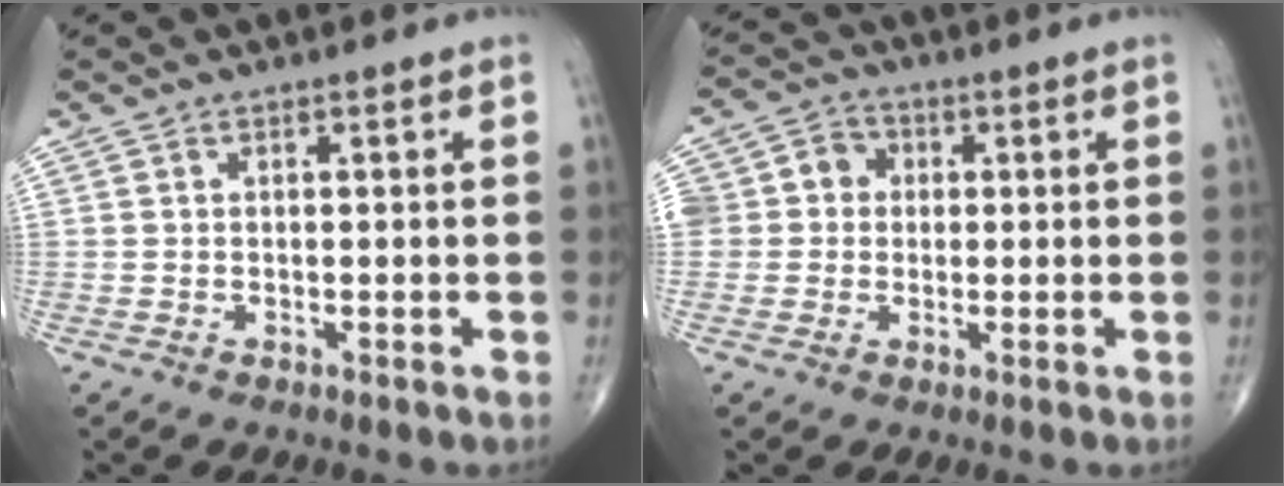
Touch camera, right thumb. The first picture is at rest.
{"total": 8.6, "force": [0.9, 7.8, 3.3], "torque": [-0.044, 0.025, 0.010]}